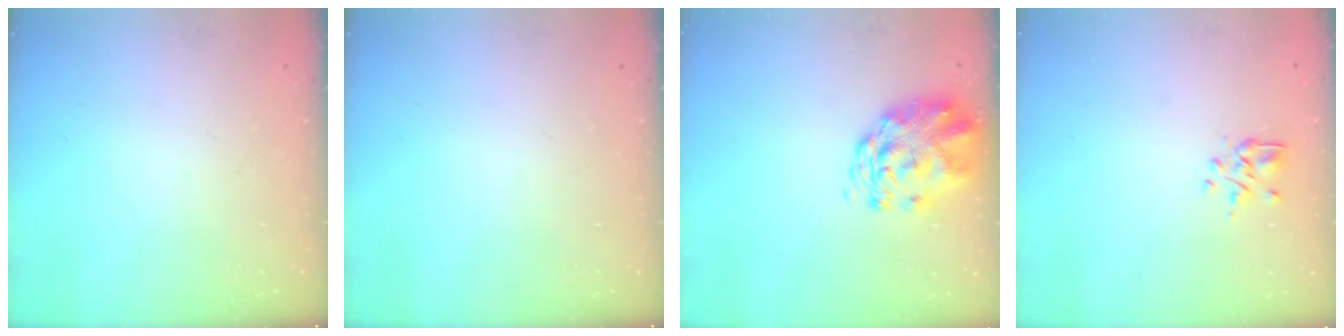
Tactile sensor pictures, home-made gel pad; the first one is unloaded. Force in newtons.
{"total": 0.0}
{"total": 2.8, "press": 2.6, "slide": 1.1}
{"total": 2.5, "press": 2.3, "slide": 1.0}